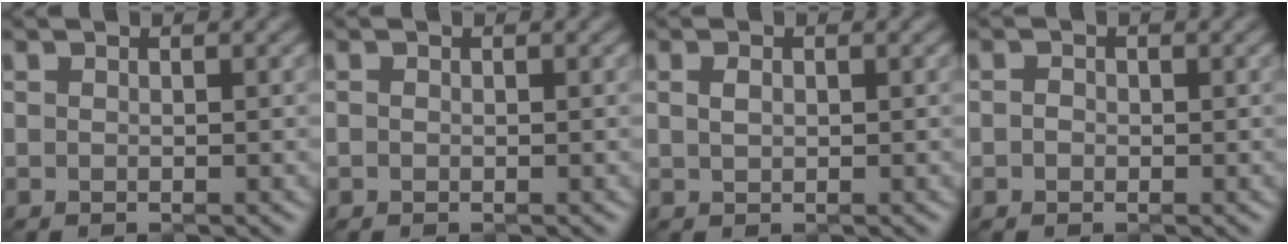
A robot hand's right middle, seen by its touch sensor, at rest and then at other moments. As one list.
[{"total": 0.0}, {"total": 1.0, "force": [0.3, 0.6, 0.7], "torque": [-0.017, 0.001, 0.007]}, {"total": 0.8, "force": [-0.1, 0.7, 0.4], "torque": [-0.006, -0.003, -0.006]}]